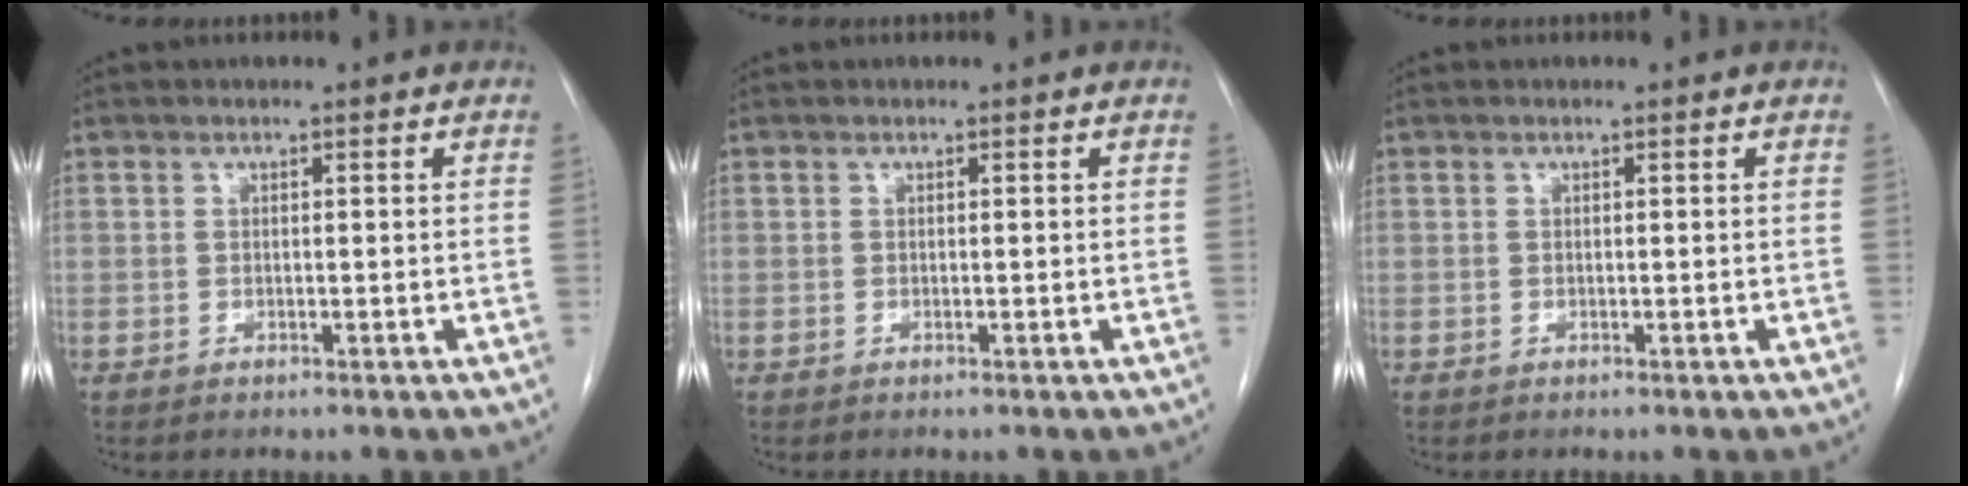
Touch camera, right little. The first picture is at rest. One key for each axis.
{"total": 0.0}
{"total": 0.0}